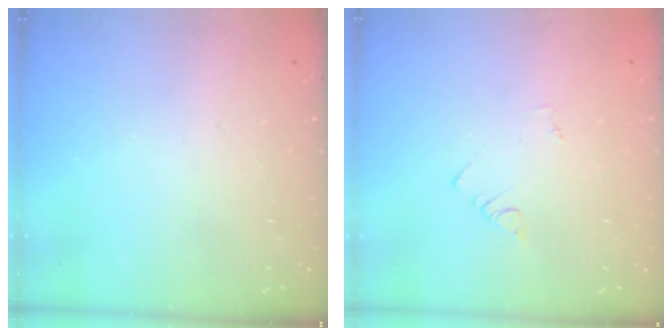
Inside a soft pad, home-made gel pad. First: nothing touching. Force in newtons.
{"total": 1.1, "press": 1.1, "slide": 0.3}